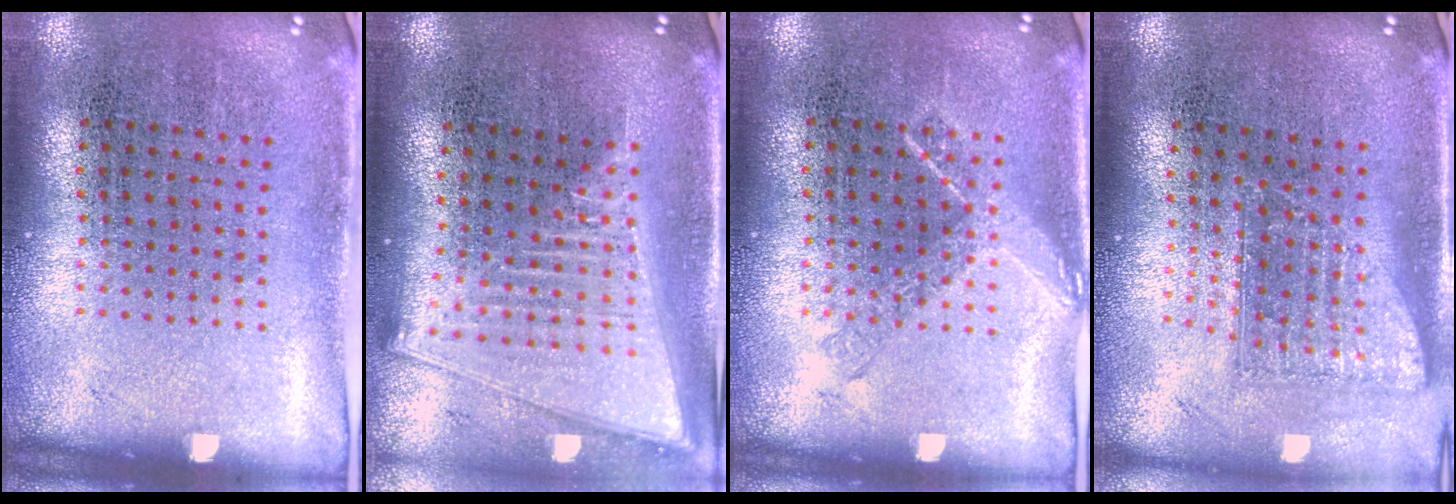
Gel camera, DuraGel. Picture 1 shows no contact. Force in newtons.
{"total": 2.2, "press": 1.8, "slide": 1.2}
{"total": 1.1, "press": 1.1, "slide": 0.2}
{"total": 1.6, "press": 1.2, "slide": 1.1}